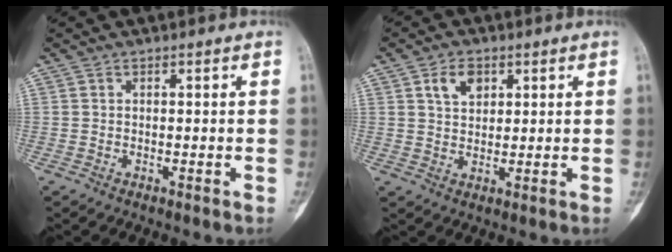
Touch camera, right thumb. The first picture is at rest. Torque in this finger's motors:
{"motor_torque": [0.19, 0.27, 0.11, -0.11, -0.04]}